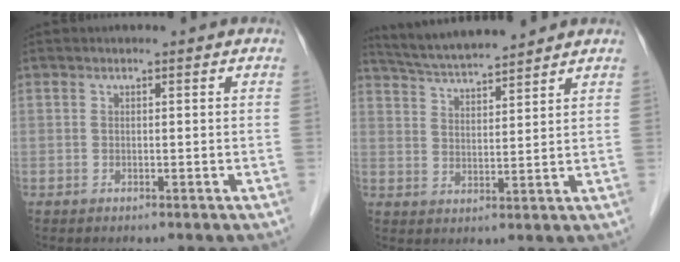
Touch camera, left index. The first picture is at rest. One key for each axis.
{"total": 9.7, "fx": 9.1, "fy": 0.2, "fz": 3.5, "tx": -0.069, "ty": 0.023, "tz": 0.156}